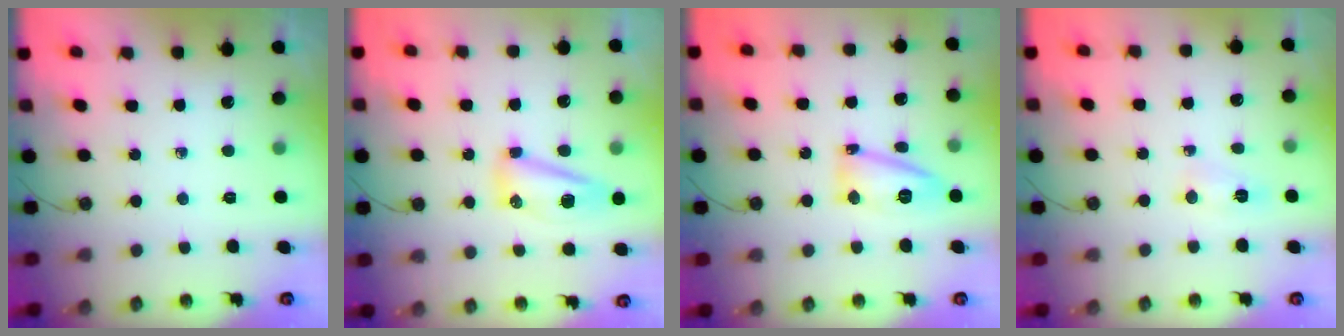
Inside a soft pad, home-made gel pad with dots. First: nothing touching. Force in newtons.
{"total": 13.3, "press": 11.6, "slide": 6.6}
{"total": 12.0, "press": 12.0, "slide": 0.9}
{"total": 4.8, "press": 4.8, "slide": 0.6}